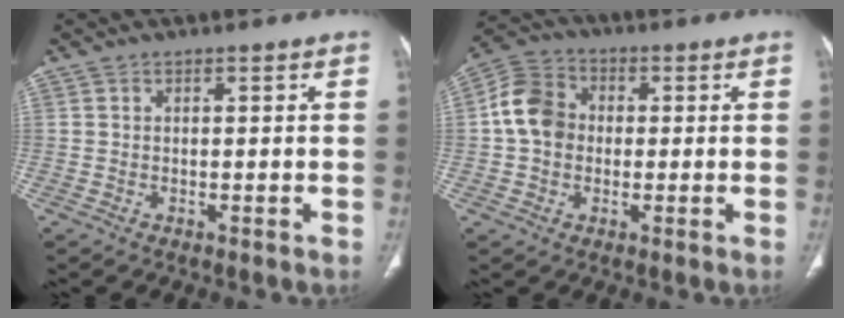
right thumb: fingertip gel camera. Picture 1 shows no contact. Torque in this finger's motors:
{"motor_torque": [0.11, 0.13, 0.74, -0.15, 0.00]}